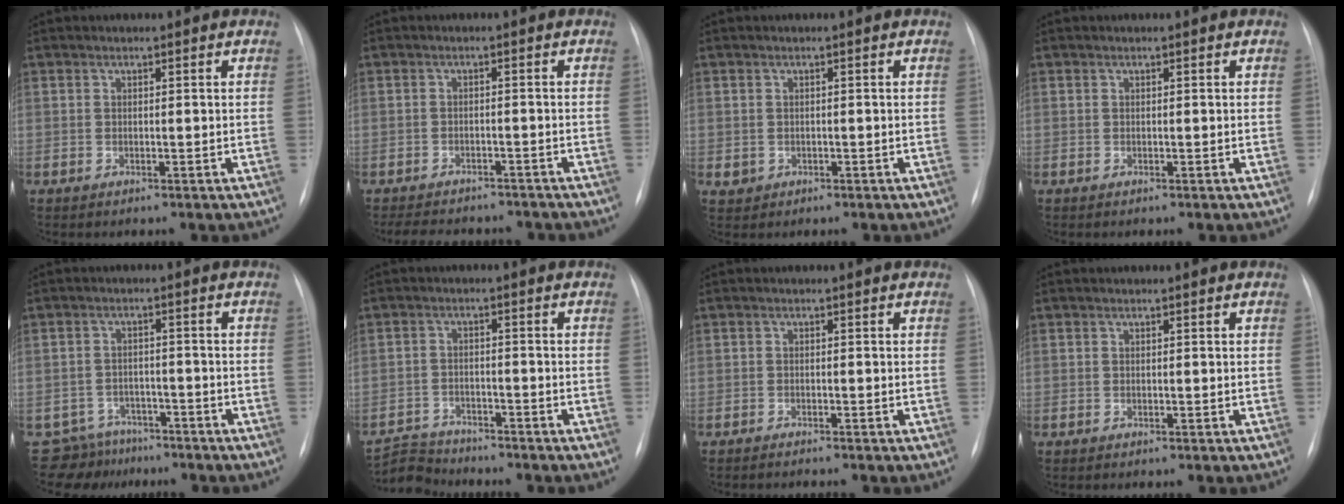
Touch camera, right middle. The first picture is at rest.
{"total": 11.3, "force": [-10.1, 3.8, 3.6], "torque": [-0.069, 0.007, -0.125]}
{"total": 1.4, "force": [-0.3, 1.4, 0.3], "torque": [-0.007, 0.002, 0.001]}
{"total": 0.0}
{"total": 7.1, "force": [-6.1, 3.6, -0.5], "torque": [0.012, 0.018, -0.089]}
{"total": 5.4, "force": [-5.3, 0.5, -0.9], "torque": [0.013, -0.005, -0.097]}
{"total": 1.7, "force": [-1.6, -0.2, 0.6], "torque": [-0.009, -0.003, -0.020]}
{"total": 0.0}